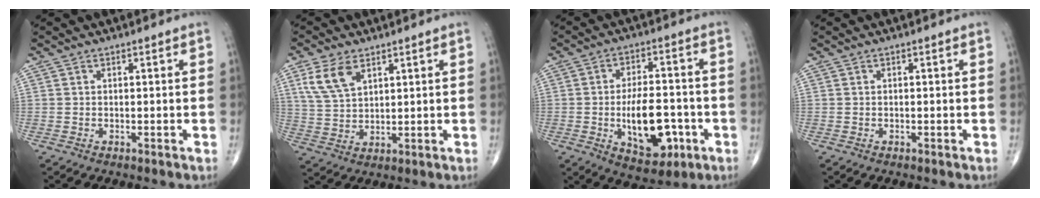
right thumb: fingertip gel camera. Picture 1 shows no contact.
{"total": 7.8, "force": [3.9, 4.3, 5.2], "torque": [-0.098, -0.009, 0.086]}
{"total": 13.7, "force": [-3.4, 7.2, 11.1], "torque": [-0.152, 0.017, -0.043]}
{"total": 0.0}